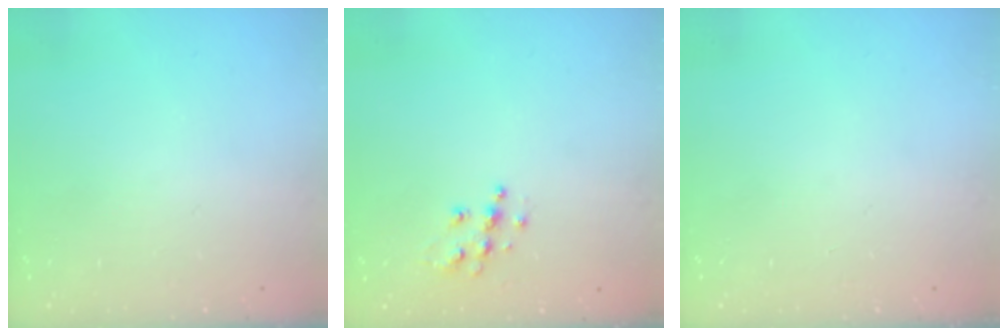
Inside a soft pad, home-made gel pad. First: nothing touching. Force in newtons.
{"total": 7.7, "press": 7.7, "slide": 0.3}
{"total": 0.0}